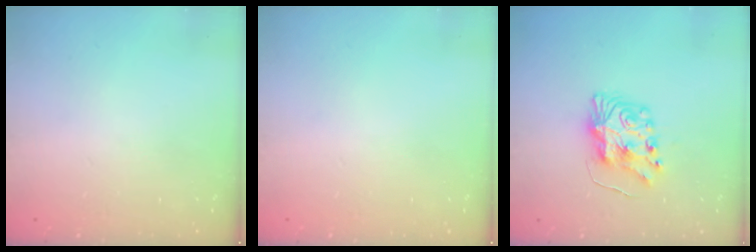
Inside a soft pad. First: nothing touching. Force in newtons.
{"total": 0.0}
{"total": 8.5, "press": 8.5, "slide": 0.4}